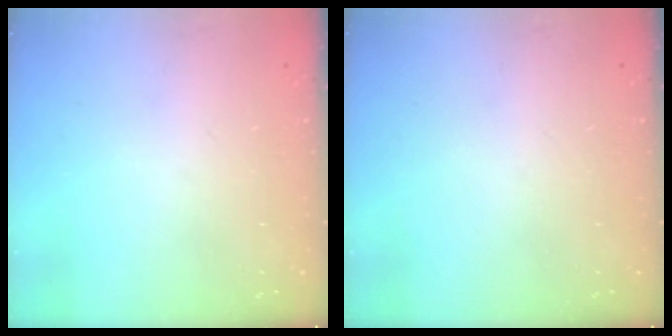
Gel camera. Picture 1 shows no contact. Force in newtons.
{"total": 0.0}